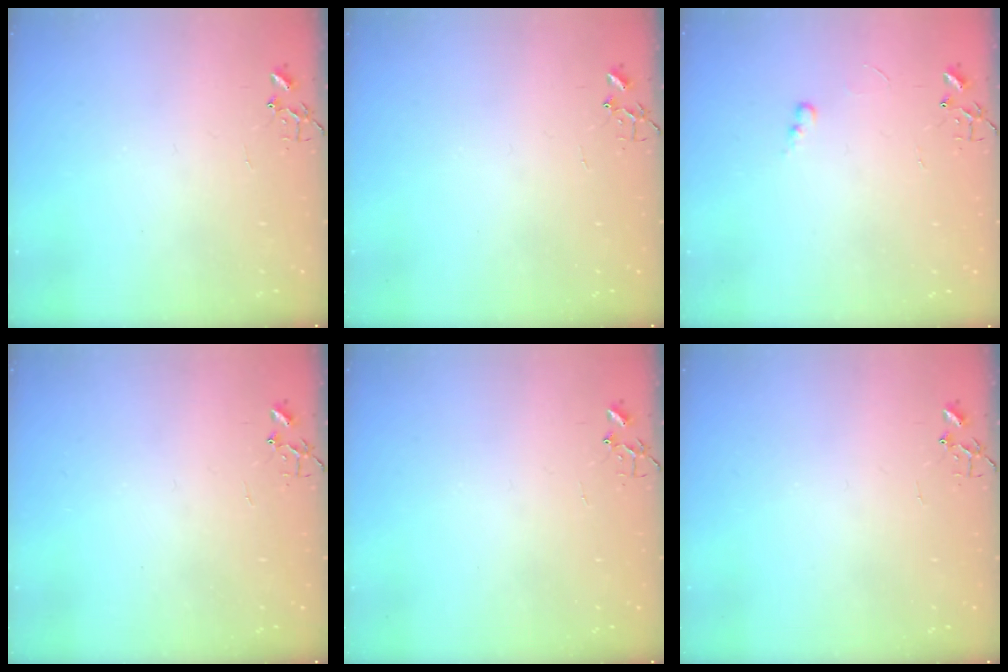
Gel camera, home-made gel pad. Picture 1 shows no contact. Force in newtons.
{"total": 0.0}
{"total": 4.8, "press": 4.7, "slide": 0.6}
{"total": 0.0}
{"total": 0.0}
{"total": 0.0}